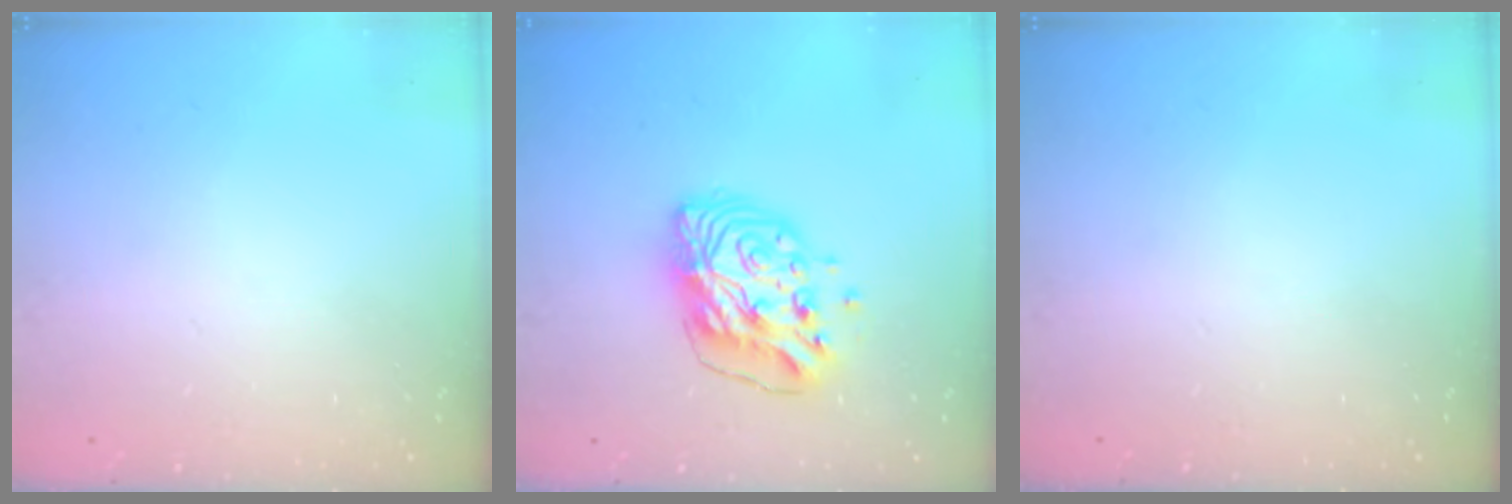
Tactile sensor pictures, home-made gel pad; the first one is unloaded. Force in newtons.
{"total": 12.2, "press": 12.1, "slide": 1.2}
{"total": 0.0}